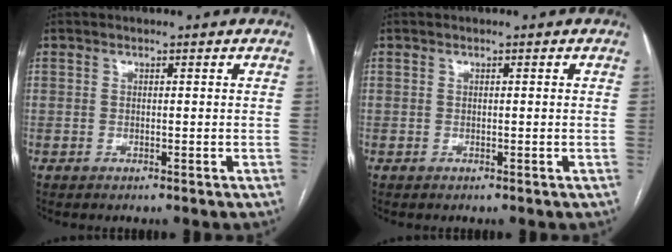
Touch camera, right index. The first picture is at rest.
{"total": 0.0}